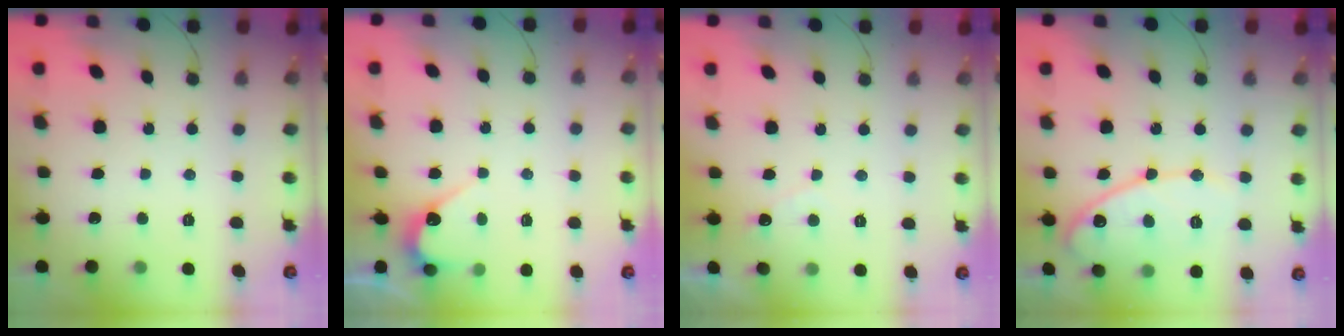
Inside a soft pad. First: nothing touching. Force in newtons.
{"total": 3.9, "press": 3.9, "slide": 0.2}
{"total": 3.0, "press": 3.0, "slide": 0.1}
{"total": 13.6, "press": 13.6, "slide": 0.9}